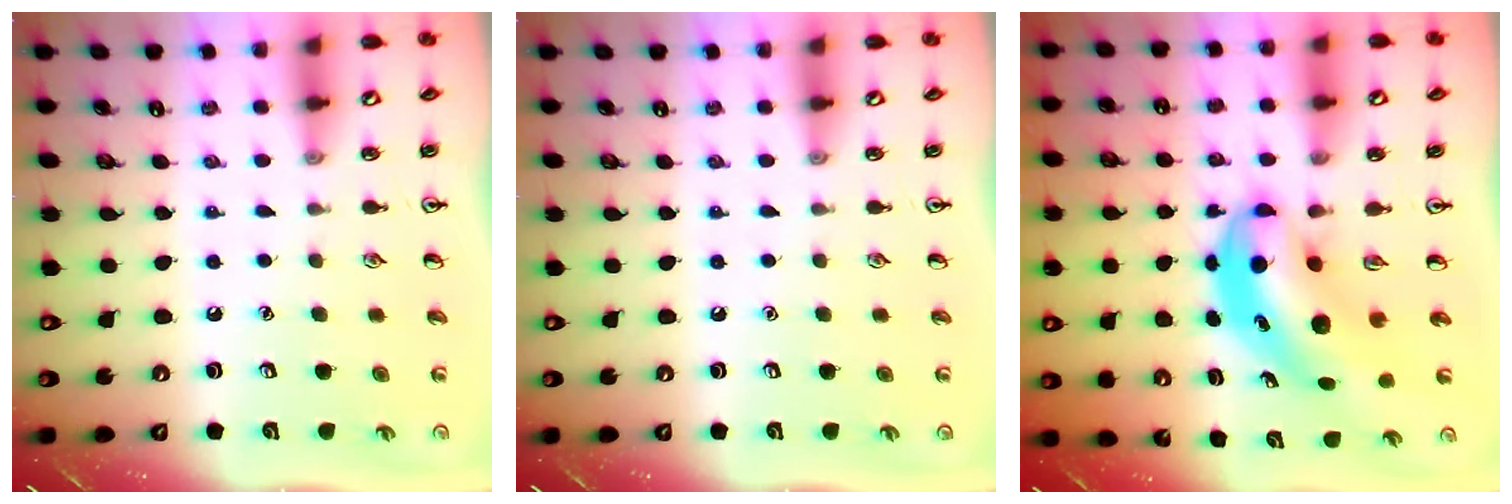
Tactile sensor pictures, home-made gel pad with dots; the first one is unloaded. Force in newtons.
{"total": 0.0}
{"total": 6.8, "press": 6.6, "slide": 1.9}